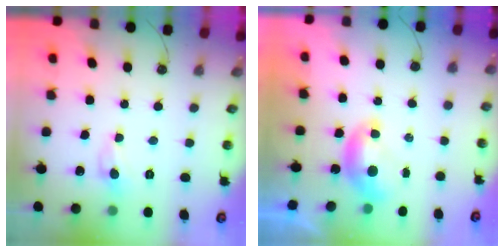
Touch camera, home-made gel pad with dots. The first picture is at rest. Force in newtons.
{"total": 0.0}